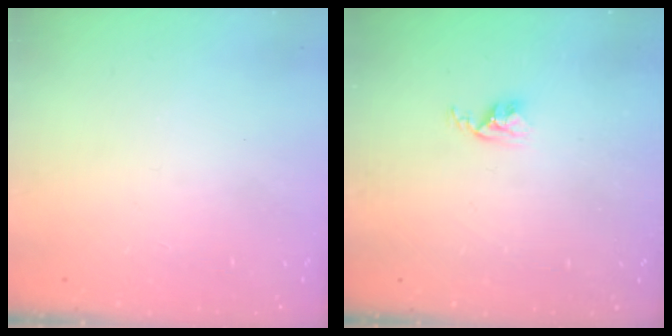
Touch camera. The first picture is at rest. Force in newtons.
{"total": 2.9, "press": 2.9, "slide": 0.4}